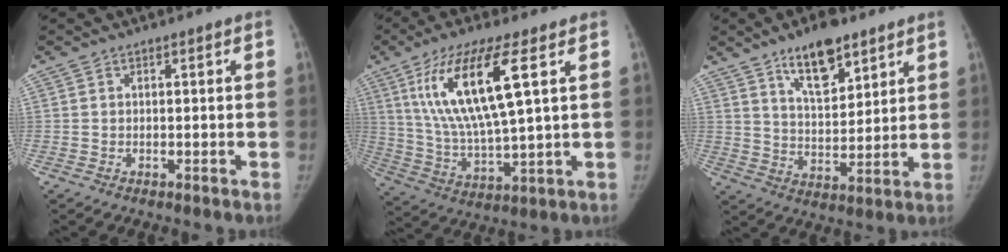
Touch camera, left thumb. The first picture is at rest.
{"total": 16.5, "force": [6.1, 3.5, 15.0], "torque": [-0.308, -0.022, 0.119]}
{"total": 11.8, "force": [7.6, 4.8, 7.6], "torque": [-0.098, -0.048, 0.132]}